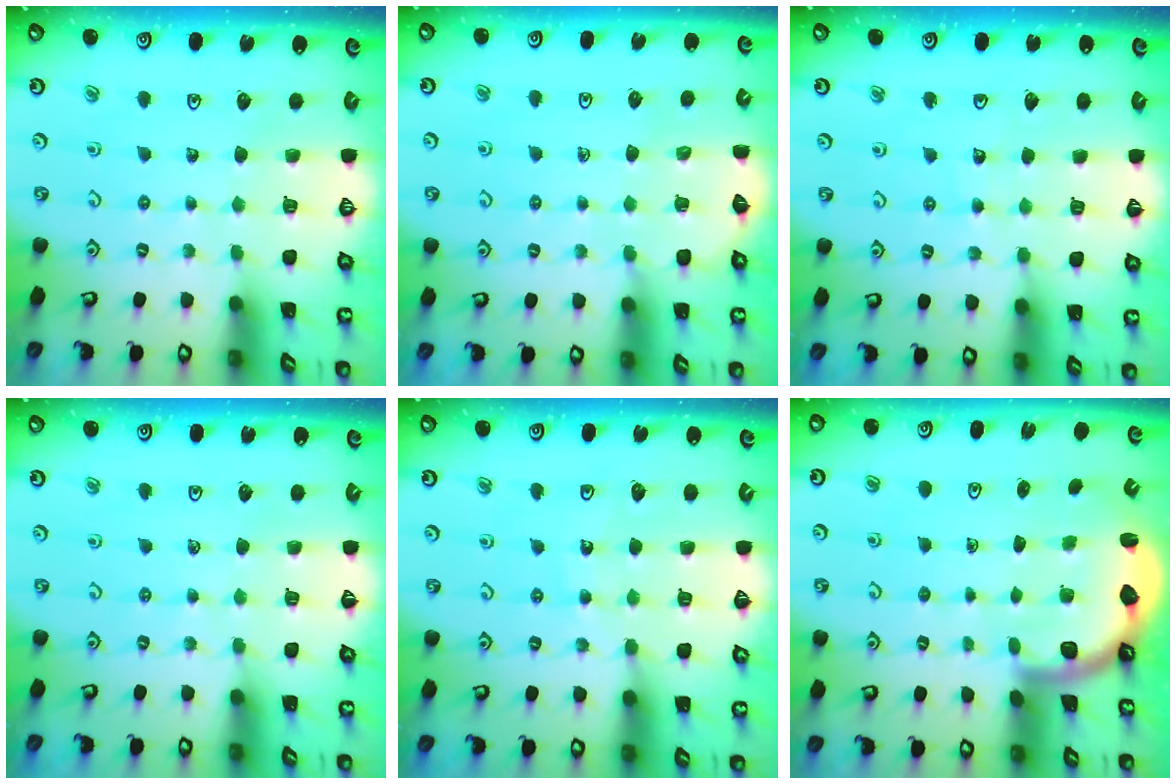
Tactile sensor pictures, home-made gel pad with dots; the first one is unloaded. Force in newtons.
{"total": 4.5, "press": 4.5, "slide": 0.8}
{"total": 5.1, "press": 5.1, "slide": 0.7}
{"total": 2.0, "press": 2.0, "slide": 0.3}
{"total": 10.0, "press": 9.6, "slide": 2.9}
{"total": 2.5, "press": 2.2, "slide": 1.2}